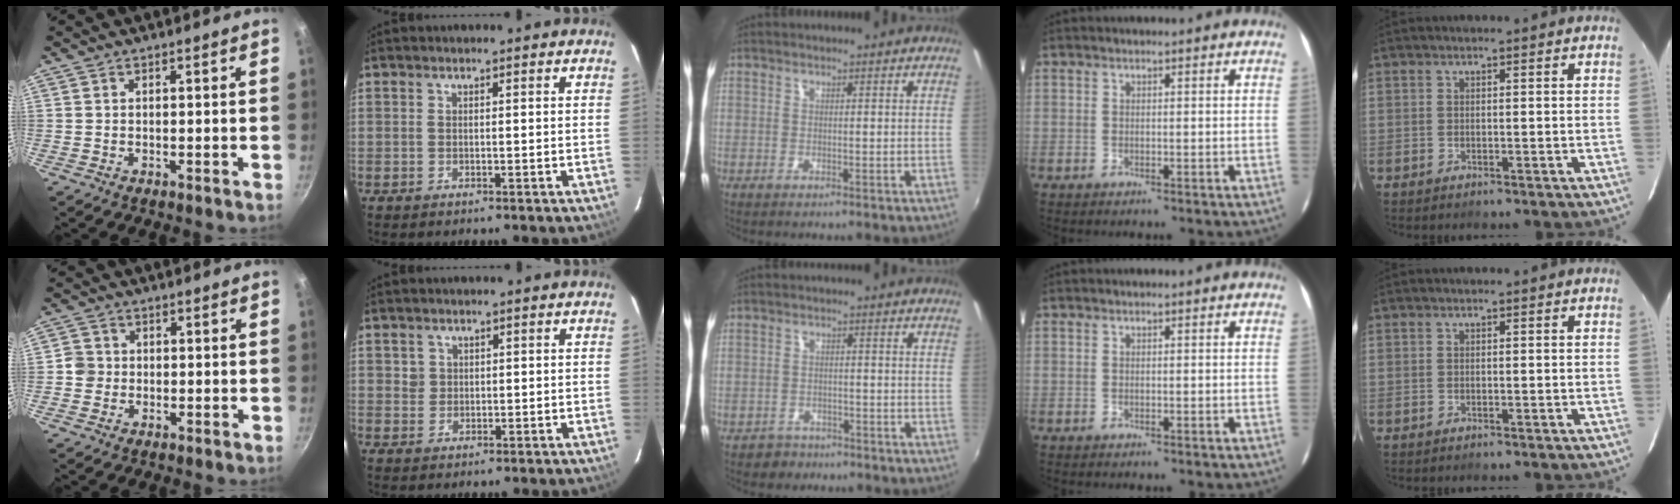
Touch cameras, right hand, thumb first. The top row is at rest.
{"thumb": {"total": 3.0, "force": [-0.5, 2.9, 0.7], "torque": [0.005, 0.011, -0.015]}, "index": {"total": 1.9, "force": [0.6, 1.8, 0.0], "torque": [0.008, 0.007, 0.009]}, "middle": {"total": 3.6, "force": [-2.6, 2.4, 0.1], "torque": [-0.015, 0.002, -0.044]}}